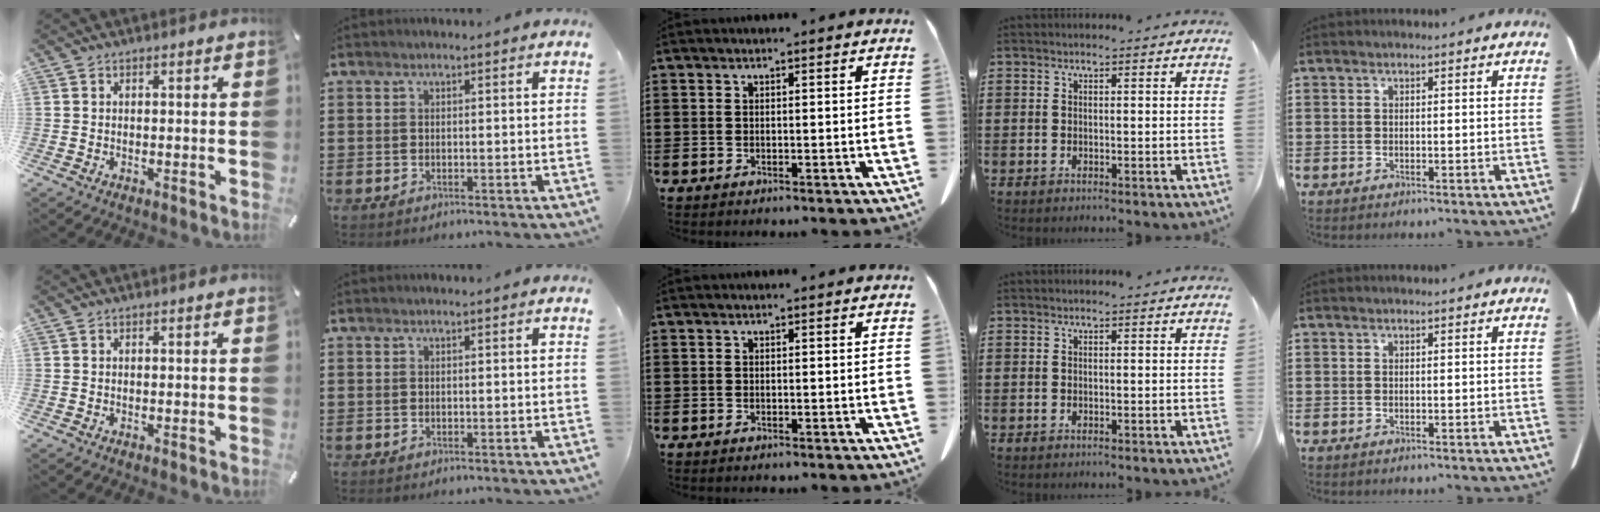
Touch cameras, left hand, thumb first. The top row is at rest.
{}